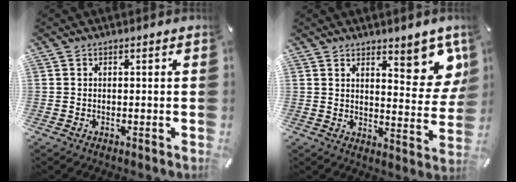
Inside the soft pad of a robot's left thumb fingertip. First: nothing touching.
{"total": 10.6, "force": [7.2, 4.0, 6.7], "torque": [-0.057, -0.061, 0.120]}